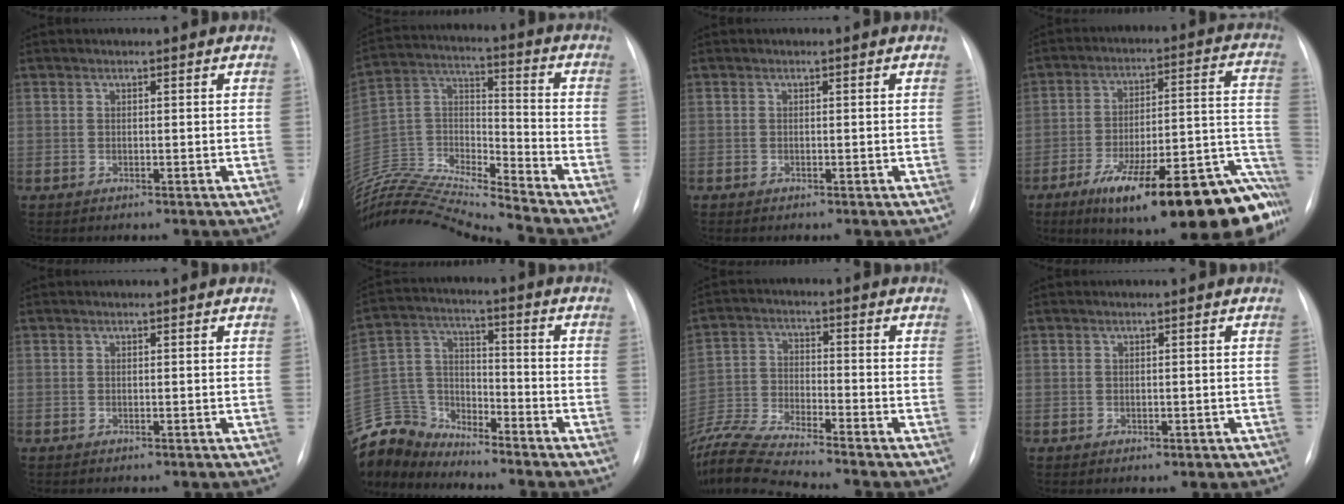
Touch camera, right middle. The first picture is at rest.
{"total": 22.5, "force": [-21.2, -0.3, 7.5], "torque": [-0.175, -0.001, -0.380]}
{"total": 0.0}
{"total": 27.5, "force": [-17.8, 6.0, 20.1], "torque": [-0.185, 0.027, -0.253]}
{"total": 0.0}
{"total": 12.4, "force": [-12.0, 3.2, 0.7], "torque": [-0.025, 0.034, -0.233]}
{"total": 13.2, "force": [-12.3, -0.9, 4.9], "torque": [-0.099, -0.019, -0.224]}
{"total": 1.4, "force": [-0.6, 0.8, 0.9], "torque": [-0.012, -0.001, -0.001]}